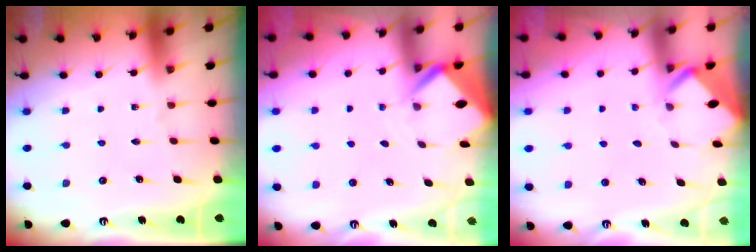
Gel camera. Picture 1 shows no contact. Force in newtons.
{"total": 3.3, "press": 3.3, "slide": 0.2}
{"total": 3.4, "press": 3.4, "slide": 0.3}